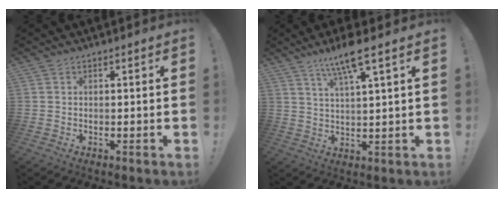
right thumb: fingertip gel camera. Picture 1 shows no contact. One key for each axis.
{"total": 9.1, "fx": 5.9, "fy": 1.2, "fz": 6.9, "tx": -0.126, "ty": -0.021, "tz": 0.098}